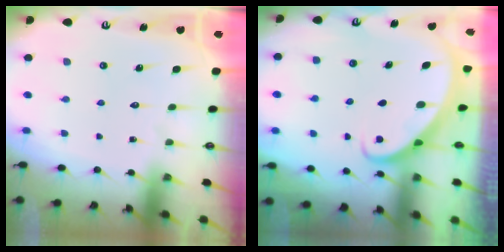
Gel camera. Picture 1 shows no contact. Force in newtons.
{"total": 2.6, "press": 2.6, "slide": 0.3}